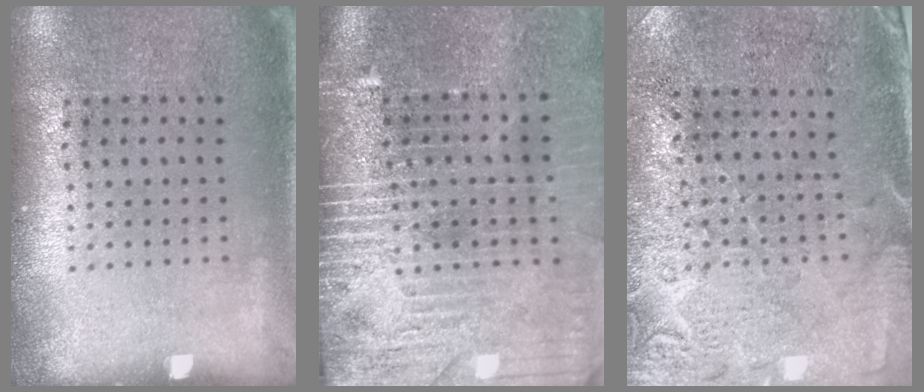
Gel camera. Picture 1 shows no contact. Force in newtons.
{"total": 4.4, "press": 3.8, "slide": 2.2}
{"total": 2.9, "press": 2.6, "slide": 1.2}